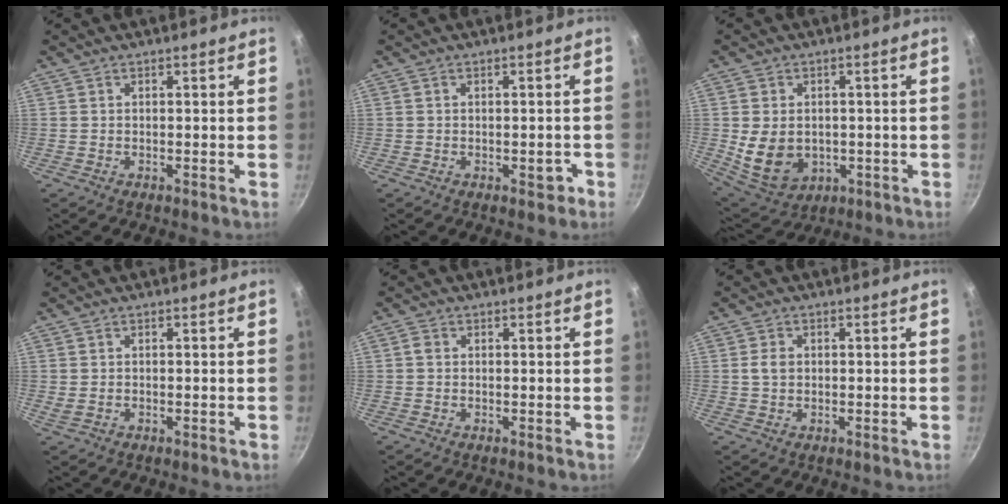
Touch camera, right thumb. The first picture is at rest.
{"total": 2.2, "force": [-0.8, 1.3, 1.6], "torque": [0.004, 0.016, -0.004]}
{"total": 10.7, "force": [-0.8, 8.1, 6.9], "torque": [-0.108, -0.011, 0.010]}
{"total": 1.0, "force": [-0.2, 0.7, 0.6], "torque": [-0.011, 0.000, 0.002]}
{"total": 1.1, "force": [0.1, 0.9, 0.5], "torque": [-0.008, 0.005, 0.000]}
{"total": 2.5, "force": [0.3, 1.9, 1.7], "torque": [-0.027, 0.004, 0.003]}